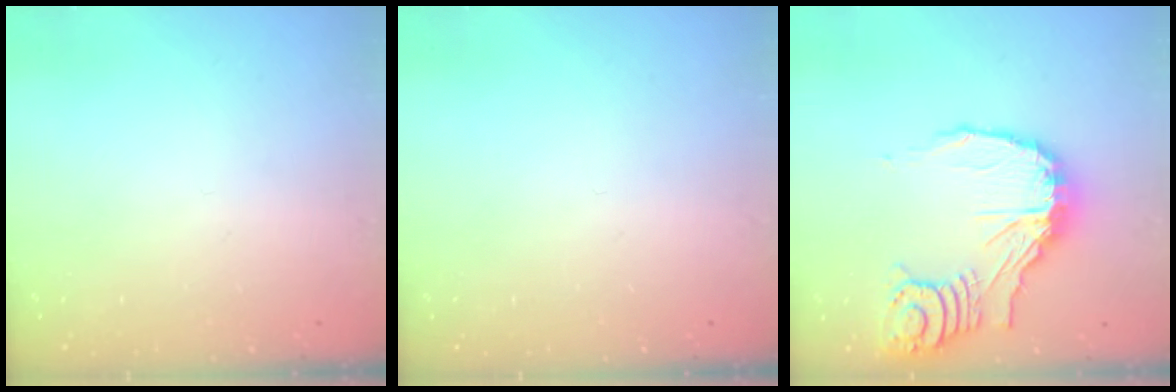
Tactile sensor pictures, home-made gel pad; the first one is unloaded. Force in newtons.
{"total": 0.0}
{"total": 16.1, "press": 16.0, "slide": 1.9}